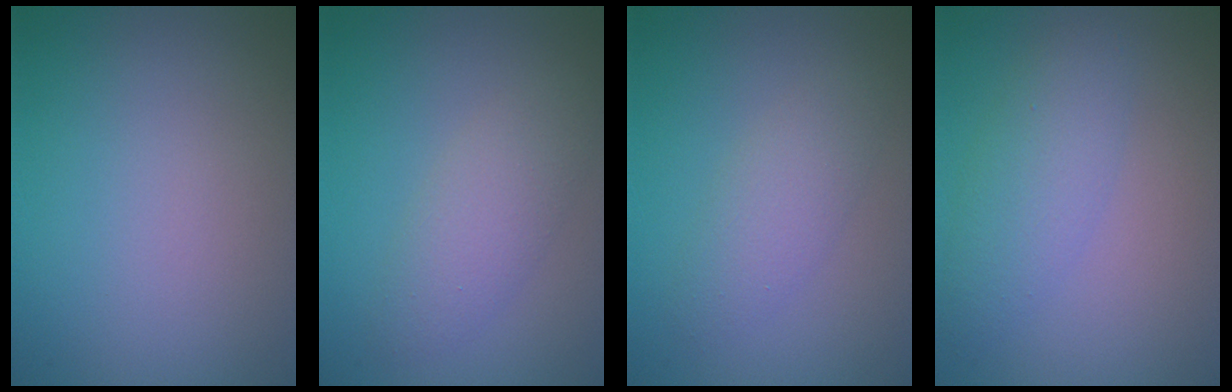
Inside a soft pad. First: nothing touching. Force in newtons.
{"total": 2.7, "press": 2.7, "slide": 0.1}
{"total": 2.4, "press": 2.4, "slide": 0.0}
{"total": 2.9, "press": 2.9, "slide": 0.0}